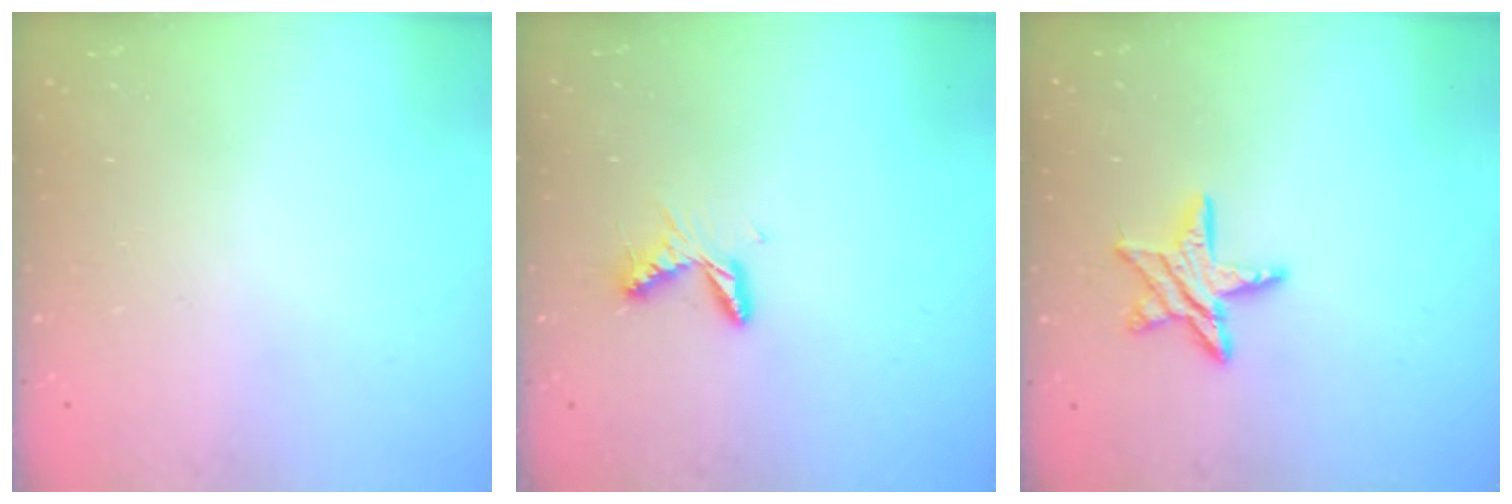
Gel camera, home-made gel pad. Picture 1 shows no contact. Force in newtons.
{"total": 5.6, "press": 5.6, "slide": 0.5}
{"total": 10.0, "press": 10.0, "slide": 0.8}